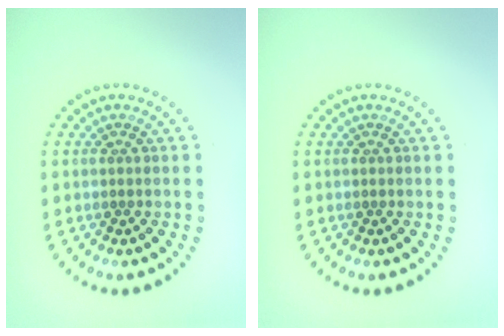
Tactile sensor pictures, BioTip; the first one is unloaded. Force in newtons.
{"total": 0.0}